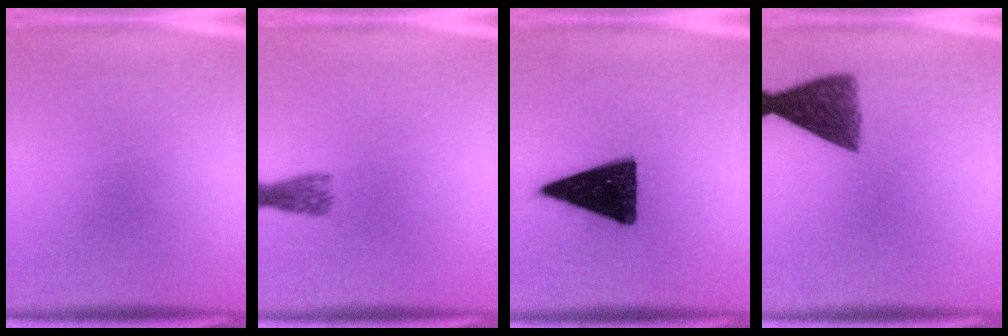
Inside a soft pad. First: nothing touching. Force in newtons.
{"total": 2.7}
{"total": 15.2}
{"total": 7.3}